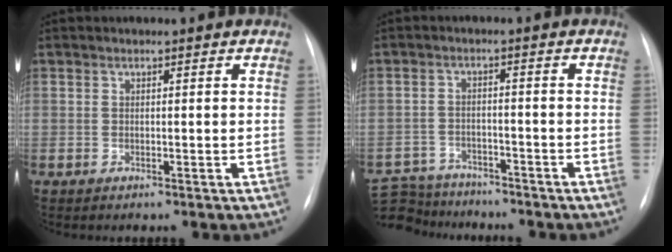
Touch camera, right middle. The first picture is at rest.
{"total": 10.4, "force": [-9.6, 3.7, 1.6], "torque": [-0.040, 0.010, -0.149]}